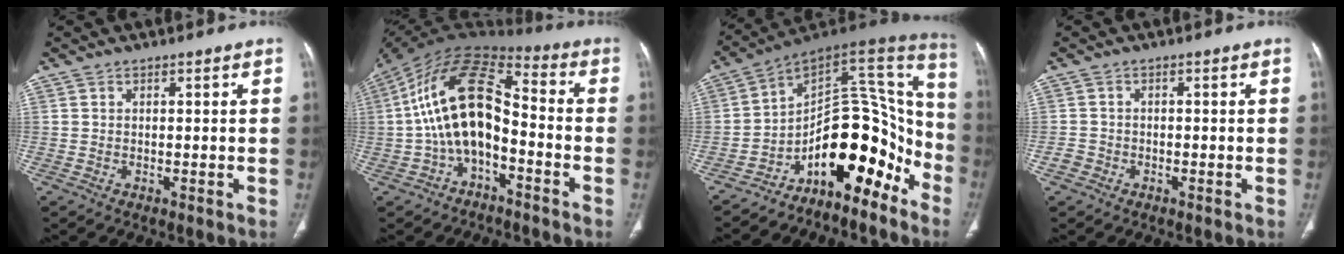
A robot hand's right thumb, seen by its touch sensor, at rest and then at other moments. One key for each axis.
{"total": 16.0, "fx": -2.9, "fy": 8.7, "fz": 13.2, "tx": -0.232, "ty": 0.067, "tz": -0.056}
{"total": 18.3, "fx": -10.8, "fy": 9.1, "fz": 11.7, "tx": -0.097, "ty": 0.149, "tz": -0.172}
{"total": 1.6, "fx": -0.9, "fy": 1.3, "fz": 0.1, "tx": -0.003, "ty": 0.007, "tz": -0.021}